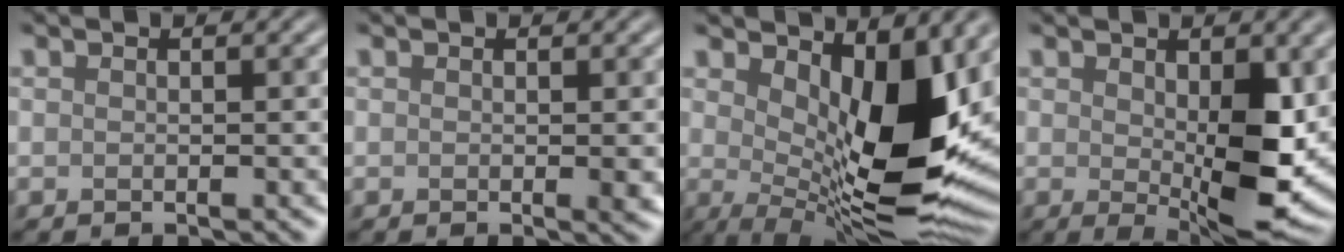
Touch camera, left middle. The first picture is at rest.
{"total": 1.0, "force": [0.0, 0.1, 1.0], "torque": [-0.014, 0.000, 0.002]}
{"total": 12.4, "force": [2.2, 5.2, 11.0], "torque": [-0.158, -0.024, 0.046]}
{"total": 7.4, "force": [0.4, 2.7, 6.9], "torque": [-0.115, -0.013, 0.018]}